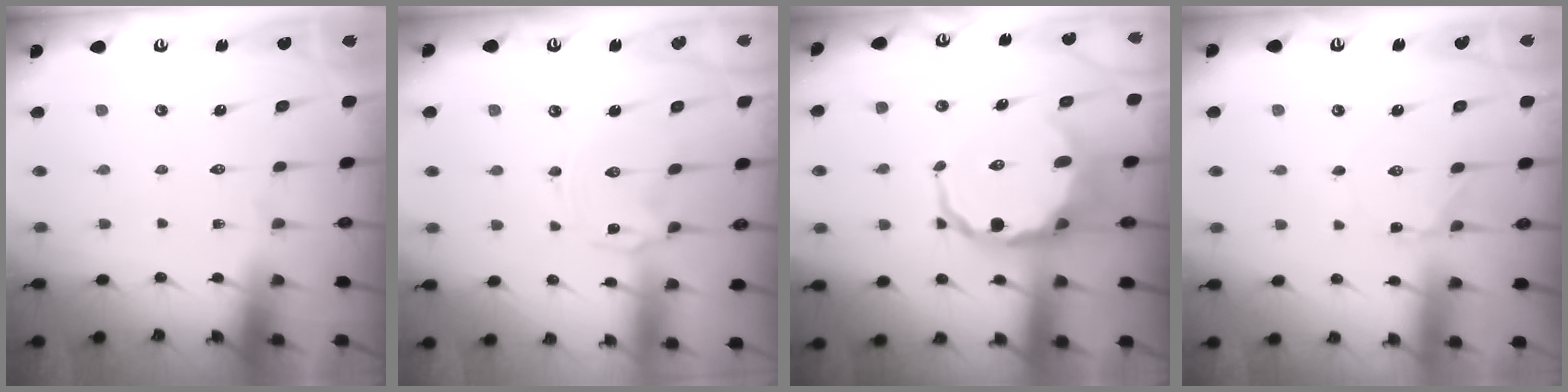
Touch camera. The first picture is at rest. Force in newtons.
{"total": 1.0, "press": 0.9, "slide": 0.3}
{"total": 10.5, "press": 10.2, "slide": 2.7}
{"total": 3.5, "press": 3.5, "slide": 0.3}